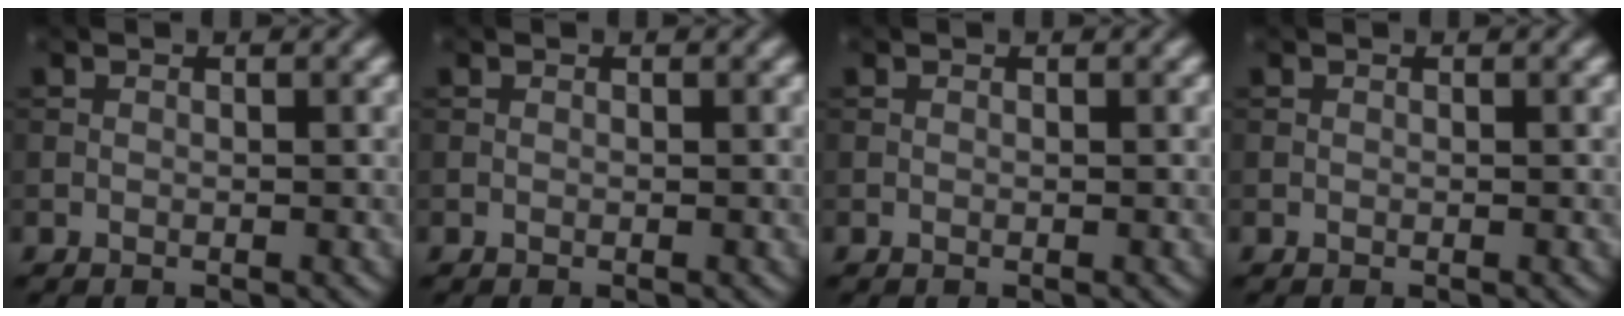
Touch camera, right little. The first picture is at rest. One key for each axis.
{"total": 0.0}
{"total": 0.0}
{"total": 0.0}